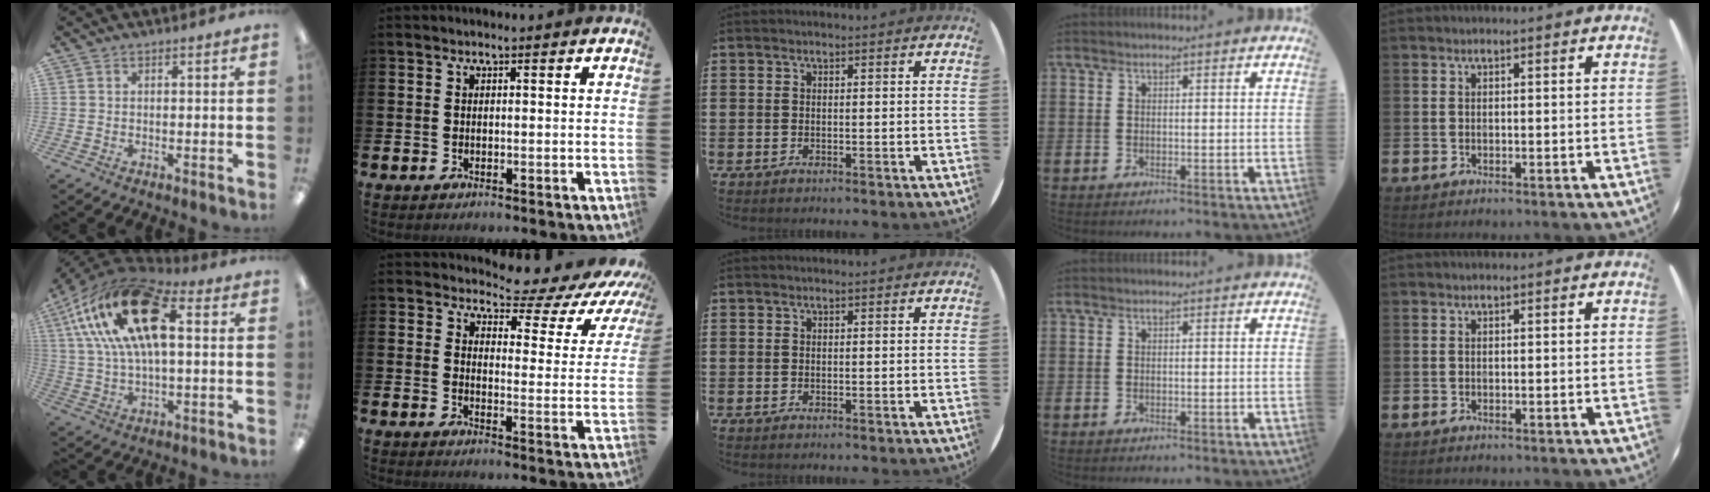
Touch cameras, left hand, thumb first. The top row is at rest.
{"thumb": {"total": 23.5, "force": [8.0, 11.1, 19.1], "torque": [-0.369, -0.006, 0.130]}, "index": {"total": 4.9, "force": [4.2, 2.0, 1.6], "torque": [-0.031, -0.043, 0.061]}}